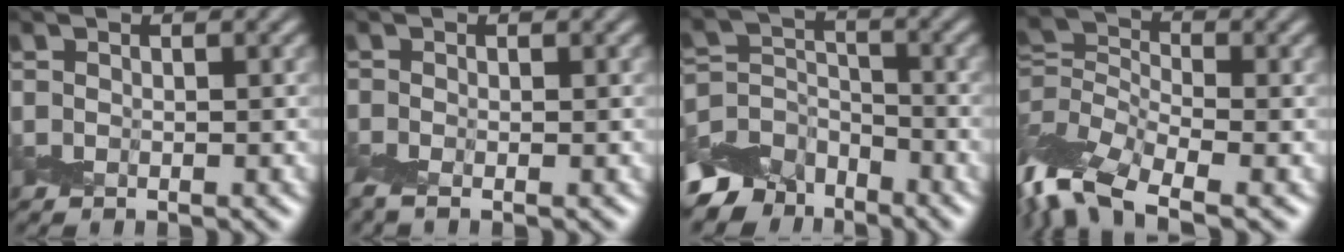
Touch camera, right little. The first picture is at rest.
{"total": 2.1, "force": [-0.8, 1.1, 1.7], "torque": [-0.049, 0.001, -0.022]}
{"total": 5.0, "force": [-3.9, 2.9, 0.9], "torque": [-0.007, 0.006, -0.085]}
{"total": 8.2, "force": [-4.5, 3.8, 5.7], "torque": [-0.125, -0.002, -0.107]}